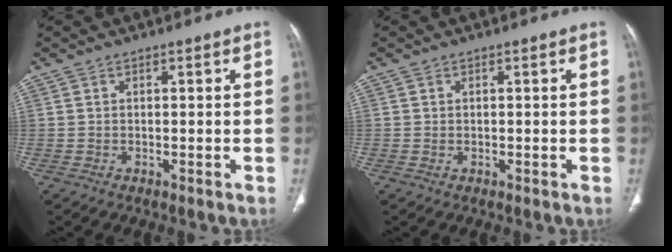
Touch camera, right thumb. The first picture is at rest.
{"total": 0.0}